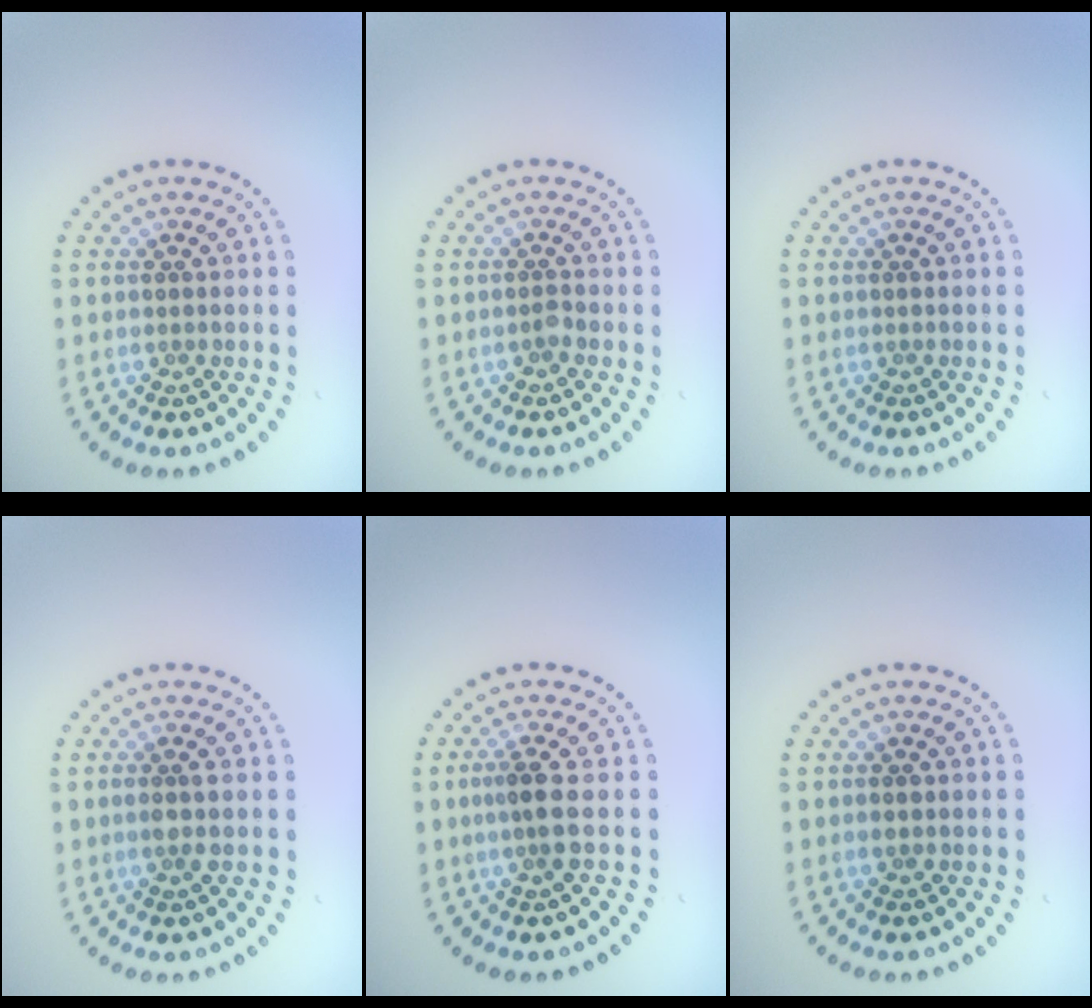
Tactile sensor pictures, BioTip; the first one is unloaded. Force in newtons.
{"total": 0.7, "press": 0.5, "slide": 0.5}
{"total": 0.0}
{"total": 1.4, "press": 1.2, "slide": 0.8}
{"total": 2.3, "press": 1.9, "slide": 1.4}
{"total": 0.9, "press": 0.9, "slide": 0.1}